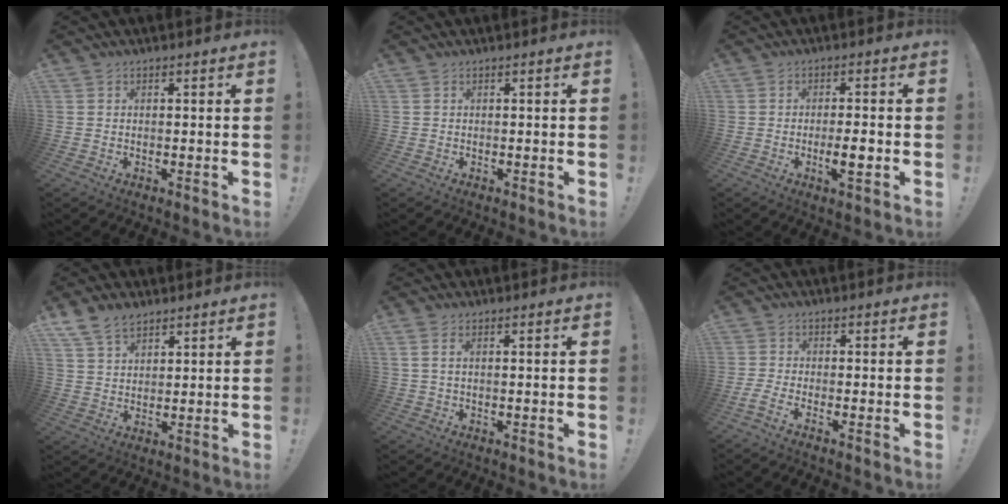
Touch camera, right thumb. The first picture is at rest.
{"total": 0.0}
{"total": 5.7, "force": [-1.7, 0.7, 5.4], "torque": [-0.091, -0.004, -0.030]}
{"total": 7.1, "force": [5.1, 4.0, 2.7], "torque": [-0.060, -0.018, 0.102]}
{"total": 11.3, "force": [2.4, 4.9, 9.9], "torque": [-0.220, -0.014, 0.045]}
{"total": 2.8, "force": [-1.9, -0.3, 2.1], "torque": [-0.055, -0.013, -0.035]}